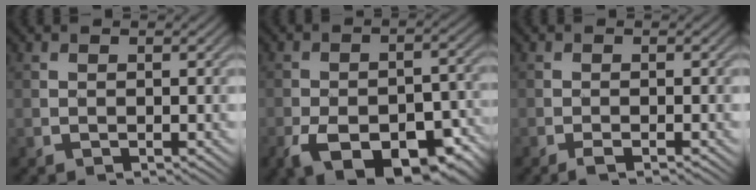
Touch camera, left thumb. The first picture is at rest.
{"total": 13.1, "force": [-7.1, 6.6, 8.8], "torque": [-0.145, -0.022, -0.106]}
{"total": 1.2, "force": [-0.8, 0.1, 0.9], "torque": [-0.015, 0.002, -0.020]}